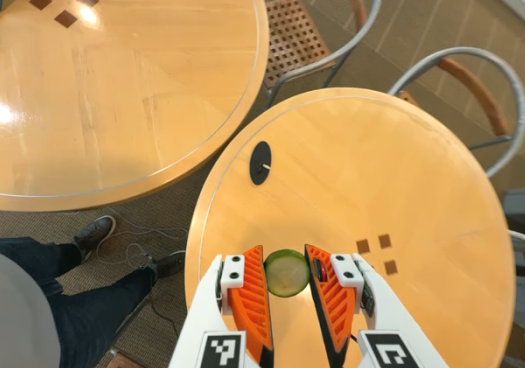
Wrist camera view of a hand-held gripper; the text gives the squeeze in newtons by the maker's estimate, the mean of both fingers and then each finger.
{"total": 9.9, "left": 10.1, "right": 9.6}